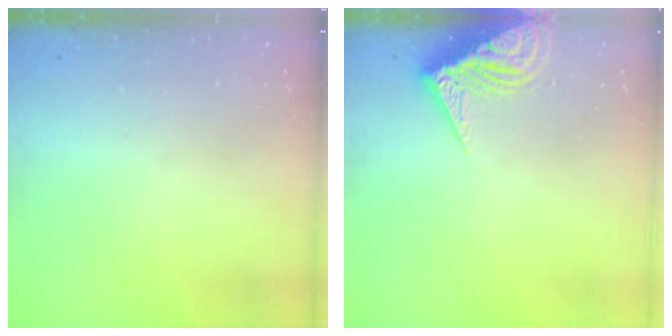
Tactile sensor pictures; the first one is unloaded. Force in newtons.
{"total": 12.2, "press": 12.2, "slide": 1.2}